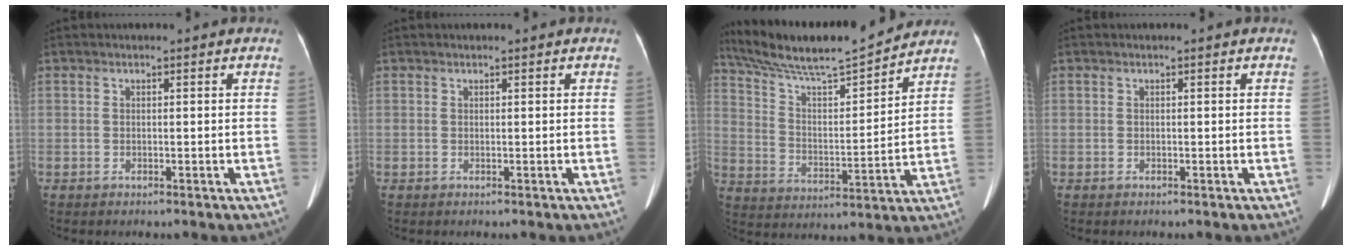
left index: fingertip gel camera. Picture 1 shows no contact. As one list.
[{"total": 0.0}, {"total": 17.5, "force": [15.9, 0.9, 7.1], "torque": [-0.134, 0.010, 0.266]}, {"total": 0.0}]